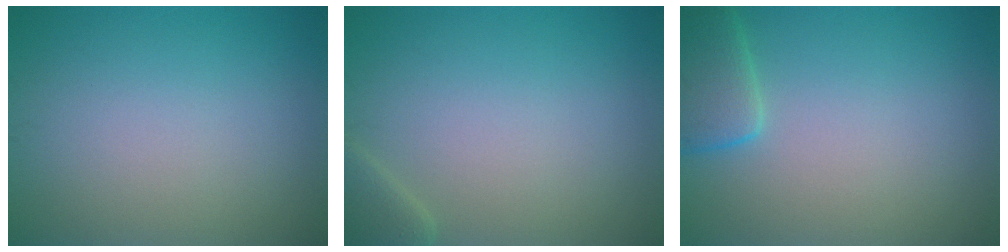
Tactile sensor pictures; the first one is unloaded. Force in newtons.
{"total": 1.9, "press": 1.9, "slide": 0.2}
{"total": 3.4, "press": 3.4, "slide": 0.3}